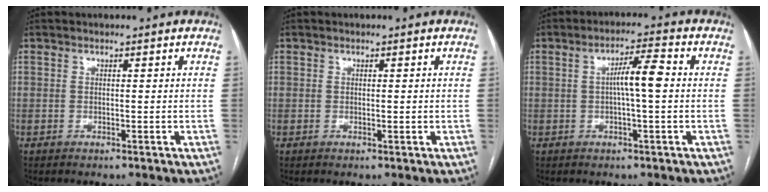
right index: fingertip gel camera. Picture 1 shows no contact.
{"total": 0.7, "force": [0.0, 0.3, 0.7], "torque": [-0.013, 0.000, 0.002]}
{"total": 5.4, "force": [0.2, 0.5, 5.4], "torque": [-0.092, 0.016, 0.003]}